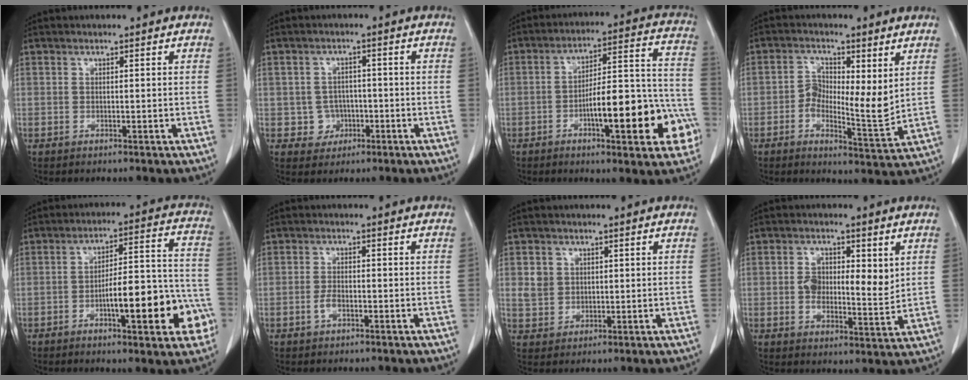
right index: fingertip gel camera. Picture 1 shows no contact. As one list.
[{"total": 3.6, "force": [-1.0, 3.4, 0.4], "torque": [0.002, 0.010, -0.008]}, {"total": 17.4, "force": [-6.4, 4.2, 15.6], "torque": [-0.191, 0.037, -0.083]}, {"total": 7.0, "force": [1.0, 3.1, 6.2], "torque": [-0.104, 0.005, 0.015]}, {"total": 14.8, "force": [-5.4, 3.5, 13.3], "torque": [-0.178, 0.031, -0.073]}, {"total": 2.1, "force": [-0.9, 1.0, 1.6], "torque": [-0.037, 0.001, -0.017]}, {"total": 4.0, "force": [1.0, 3.6, 1.3], "torque": [-0.027, 0.011, 0.026]}, {"total": 7.6, "force": [1.6, 4.2, 6.2], "torque": [-0.097, 0.001, 0.028]}]